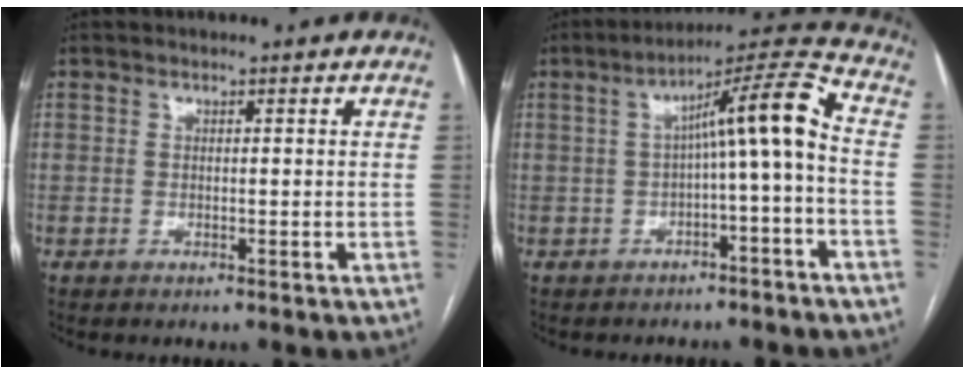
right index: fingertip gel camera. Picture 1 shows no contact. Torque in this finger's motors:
{"motor_torque": [1.02, -0.30, 0.56, 0.14]}